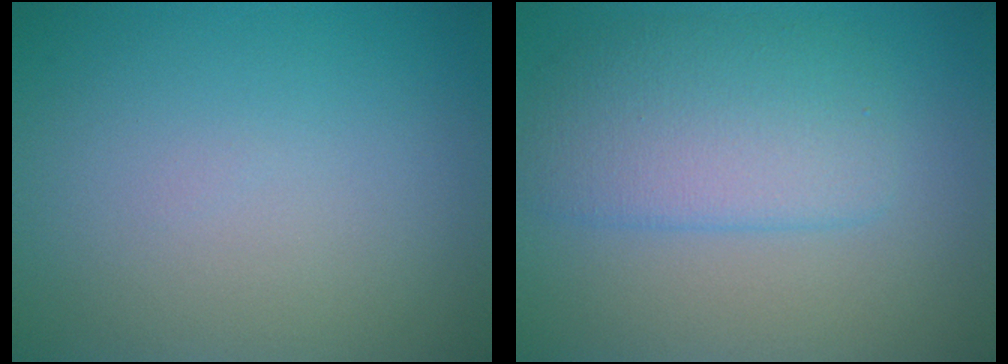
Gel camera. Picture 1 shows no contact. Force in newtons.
{"total": 4.8, "press": 4.8, "slide": 0.1}